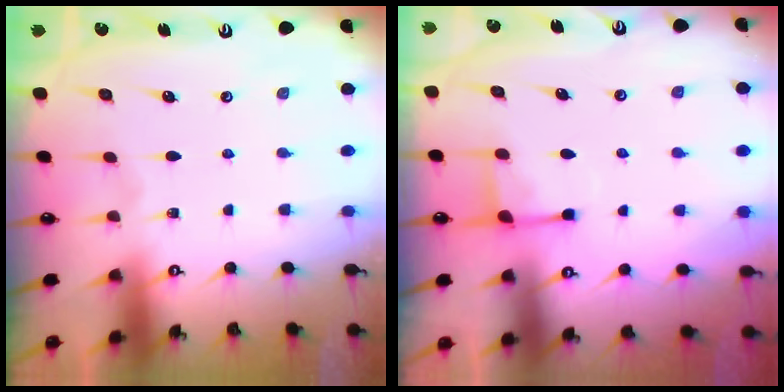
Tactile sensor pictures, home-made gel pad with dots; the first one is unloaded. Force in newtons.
{"total": 3.7, "press": 3.6, "slide": 0.7}